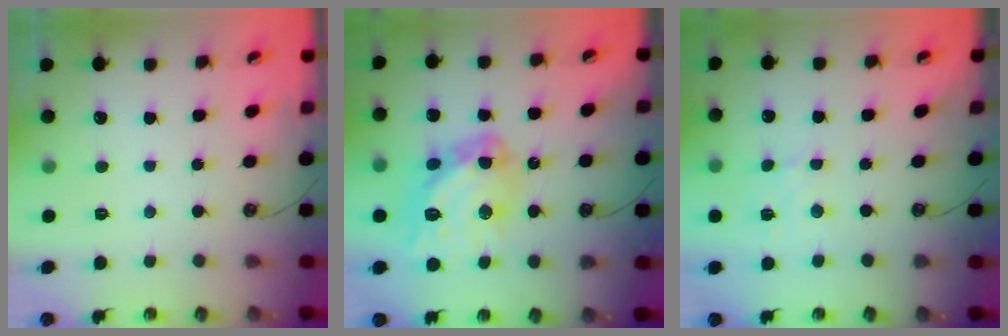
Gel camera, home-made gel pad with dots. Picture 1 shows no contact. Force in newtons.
{"total": 16.5, "press": 16.5, "slide": 1.7}
{"total": 3.9, "press": 3.9, "slide": 0.5}